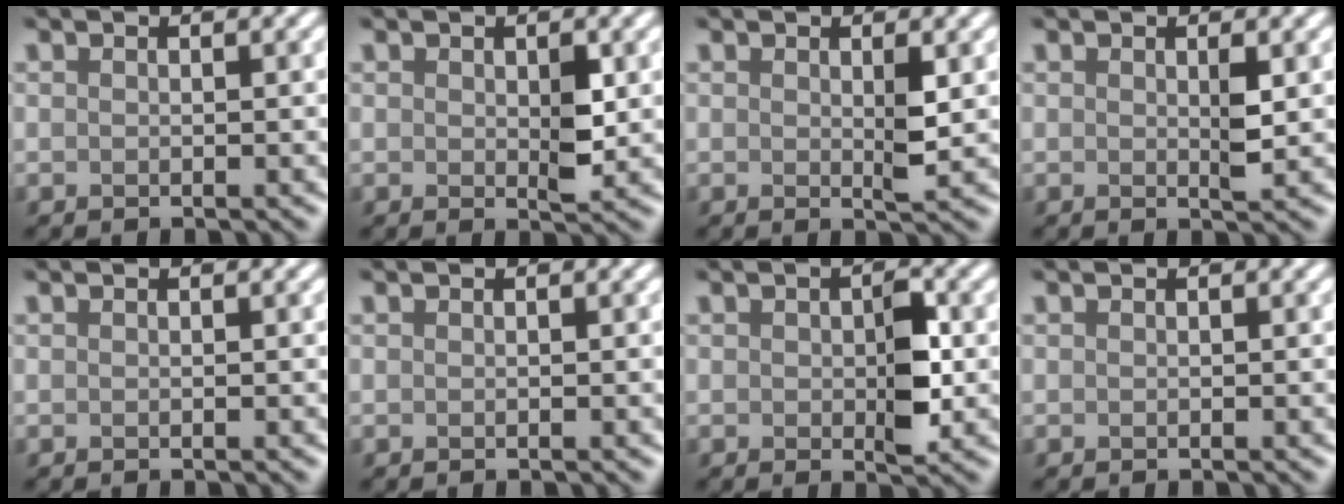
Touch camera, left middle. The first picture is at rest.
{"total": 2.2, "force": [0.1, 1.0, 1.9], "torque": [-0.032, -0.007, 0.007]}
{"total": 1.6, "force": [0.3, 0.3, 1.6], "torque": [-0.028, -0.004, 0.004]}
{"total": 1.4, "force": [0.2, 0.2, 1.3], "torque": [-0.024, -0.003, 0.003]}
{"total": 0.0}
{"total": 0.0}
{"total": 3.5, "force": [-0.1, 1.7, 3.0], "torque": [-0.046, -0.003, 0.000]}
{"total": 0.0}